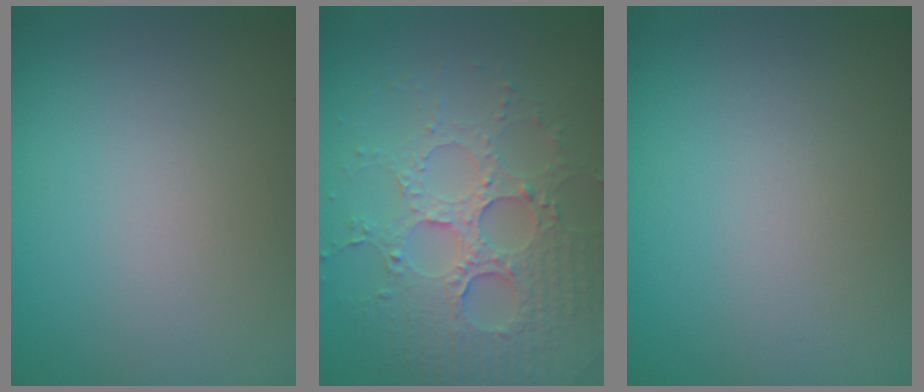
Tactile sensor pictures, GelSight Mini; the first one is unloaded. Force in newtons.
{"total": 5.2, "press": 4.6, "slide": 2.3}
{"total": 0.0}